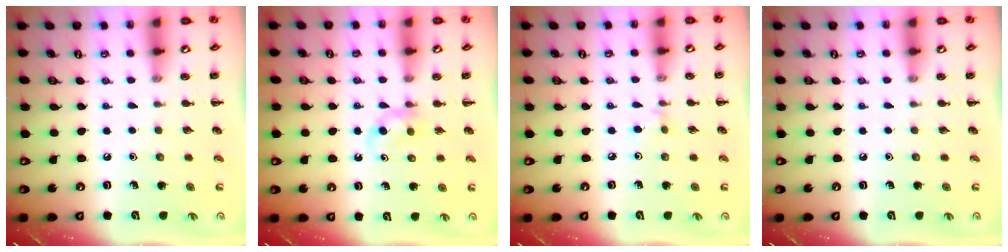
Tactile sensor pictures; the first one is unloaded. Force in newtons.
{"total": 2.9, "press": 2.6, "slide": 1.3}
{"total": 2.2, "press": 2.0, "slide": 0.8}
{"total": 0.0}